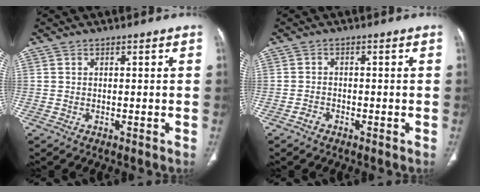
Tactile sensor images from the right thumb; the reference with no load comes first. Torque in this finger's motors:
{"motor_torque": [0.21, 0.02, -0.26, -0.12, -0.02]}